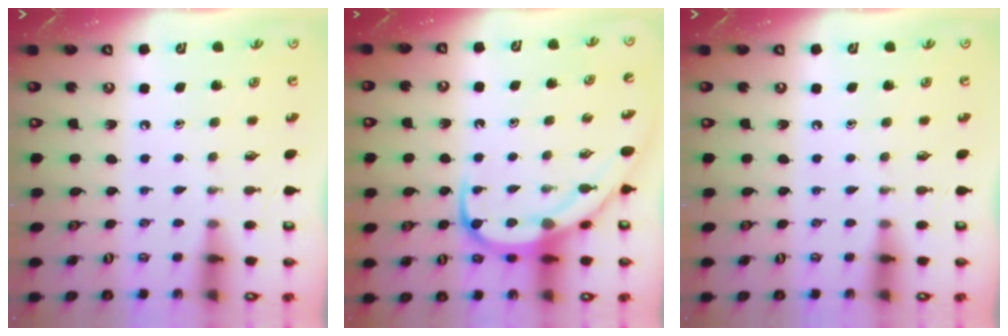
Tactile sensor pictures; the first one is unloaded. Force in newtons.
{"total": 10.1, "press": 10.0, "slide": 1.2}
{"total": 0.0}